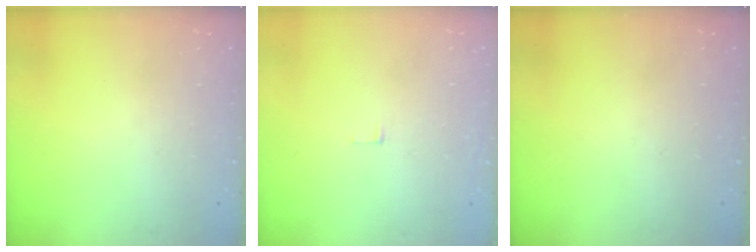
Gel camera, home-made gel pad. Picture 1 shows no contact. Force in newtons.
{"total": 3.8, "press": 3.8, "slide": 0.3}
{"total": 0.0}